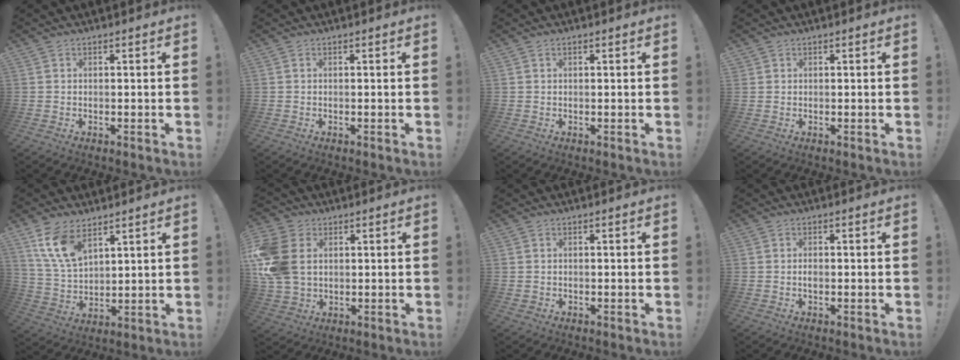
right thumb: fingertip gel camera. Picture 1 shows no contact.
{"total": 0.0}
{"total": 0.7, "force": [0.4, 0.3, 0.5], "torque": [-0.002, -0.002, 0.005]}
{"total": 0.7, "force": [0.5, 0.6, 0.0], "torque": [0.007, -0.002, 0.008]}
{"total": 11.8, "force": [7.5, 6.1, 6.8], "torque": [-0.141, -0.030, 0.148]}
{"total": 15.1, "force": [2.2, 11.4, 9.6], "torque": [-0.201, 0.004, 0.045]}
{"total": 0.0}
{"total": 1.0, "force": [-0.4, 0.6, 0.7], "torque": [-0.007, -0.001, -0.010]}